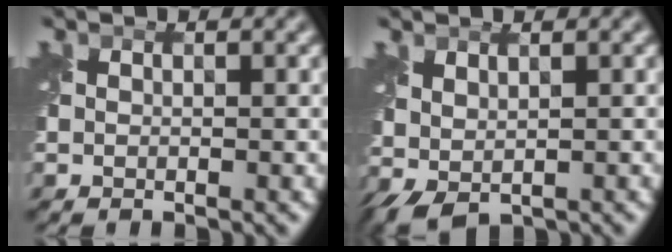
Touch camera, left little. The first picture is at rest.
{"total": 2.2, "force": [0.5, 1.2, 1.8], "torque": [-0.037, 0.000, 0.015]}